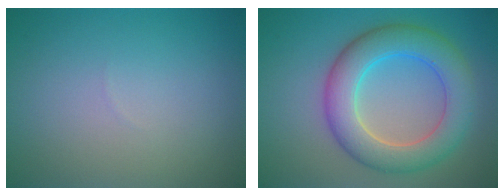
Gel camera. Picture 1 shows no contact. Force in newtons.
{"total": 7.1, "press": 7.1, "slide": 0.2}